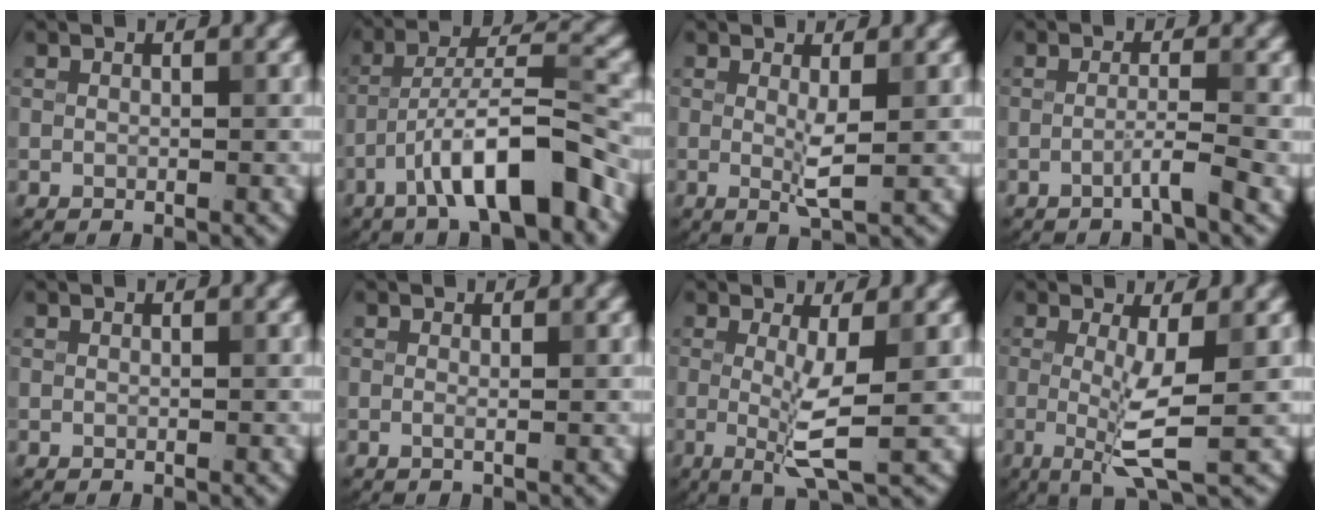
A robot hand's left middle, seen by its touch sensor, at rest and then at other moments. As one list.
[{"total": 8.8, "force": [-5.0, 1.7, 7.0], "torque": [-0.112, 0.020, -0.081]}, {"total": 2.1, "force": [0.2, 0.2, 2.1], "torque": [-0.042, -0.009, 0.002]}, {"total": 2.1, "force": [-1.1, 0.0, 1.7], "torque": [-0.025, 0.010, -0.030]}, {"total": 0.0}, {"total": 0.7, "force": [-0.1, 0.2, 0.7], "torque": [-0.013, -0.005, -0.004]}, {"total": 4.1, "force": [-0.3, 0.6, 4.0], "torque": [-0.078, -0.014, -0.007]}, {"total": 4.6, "force": [-0.4, 0.8, 4.5], "torque": [-0.085, -0.013, -0.010]}]